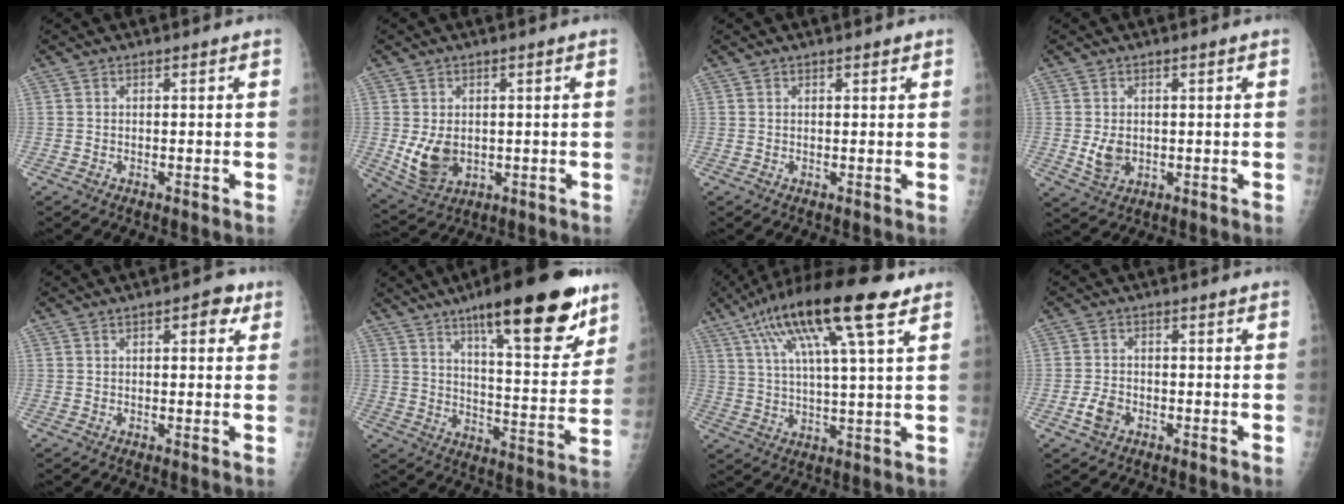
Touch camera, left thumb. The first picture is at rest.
{"total": 7.3, "force": [-0.3, 5.2, 5.0], "torque": [-0.080, -0.012, 0.013]}
{"total": 0.8, "force": [0.6, 0.3, 0.4], "torque": [-0.003, -0.002, 0.008]}
{"total": 4.1, "force": [-0.1, 3.0, 2.7], "torque": [-0.040, -0.007, 0.008]}
{"total": 4.1, "force": [1.8, 1.9, 3.1], "torque": [-0.024, 0.001, 0.016]}
{"total": 22.7, "force": [13.9, 5.9, 17.0], "torque": [-0.216, -0.060, 0.208]}
{"total": 19.2, "force": [9.6, 3.7, 16.1], "torque": [-0.288, 0.002, 0.163]}
{"total": 3.5, "force": [-1.6, 2.4, 2.0], "torque": [-0.037, 0.008, -0.028]}